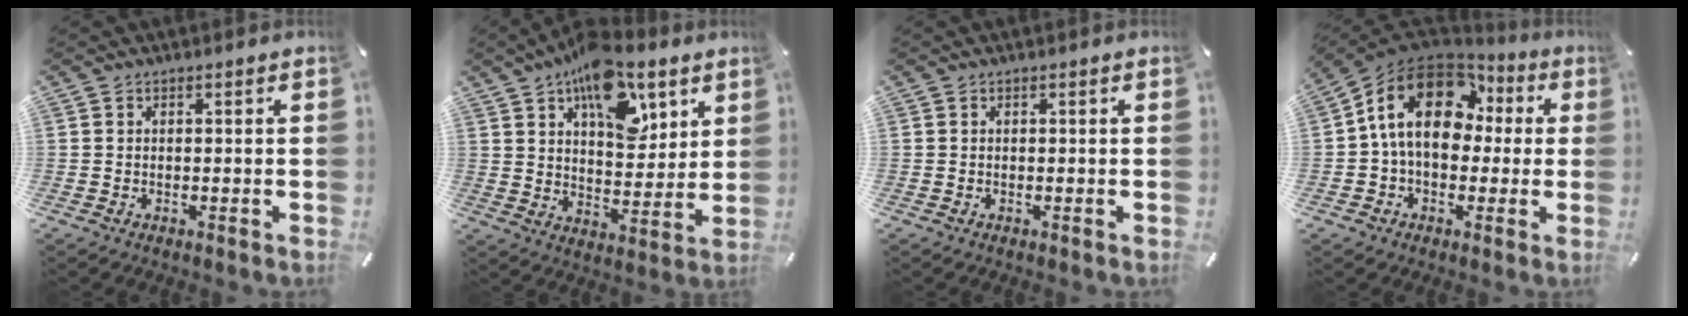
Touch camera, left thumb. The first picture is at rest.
{"total": 16.6, "force": [9.0, 9.3, 10.4], "torque": [-0.141, -0.039, 0.157]}
{"total": 0.0}
{"total": 16.7, "force": [3.2, 12.4, 10.8], "torque": [-0.210, 0.004, 0.054]}